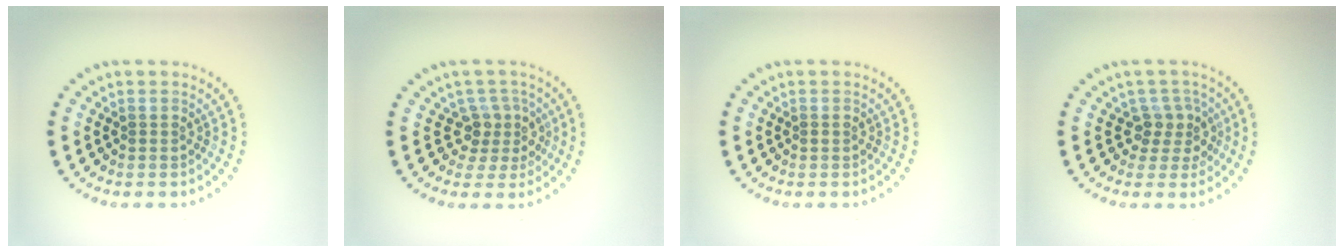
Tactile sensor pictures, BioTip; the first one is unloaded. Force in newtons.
{"total": 2.8, "press": 2.1, "slide": 1.8}
{"total": 0.5, "press": 0.5, "slide": 0.1}
{"total": 2.6, "press": 2.0, "slide": 1.6}